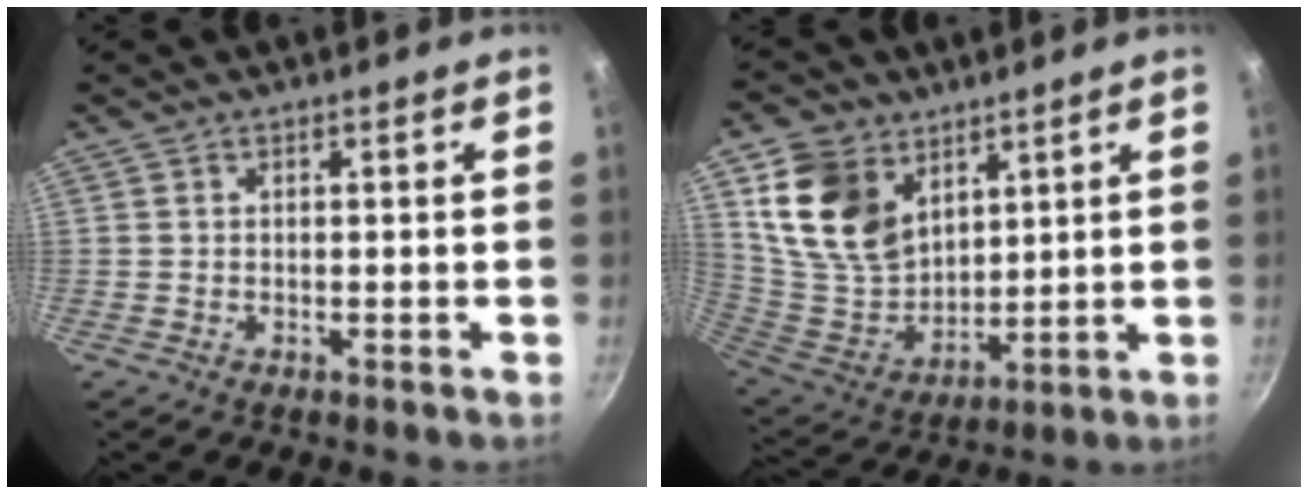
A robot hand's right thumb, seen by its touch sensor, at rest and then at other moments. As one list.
[{"total": 16.3, "force": [7.8, 11.6, 8.4], "torque": [-0.135, -0.041, 0.165]}]